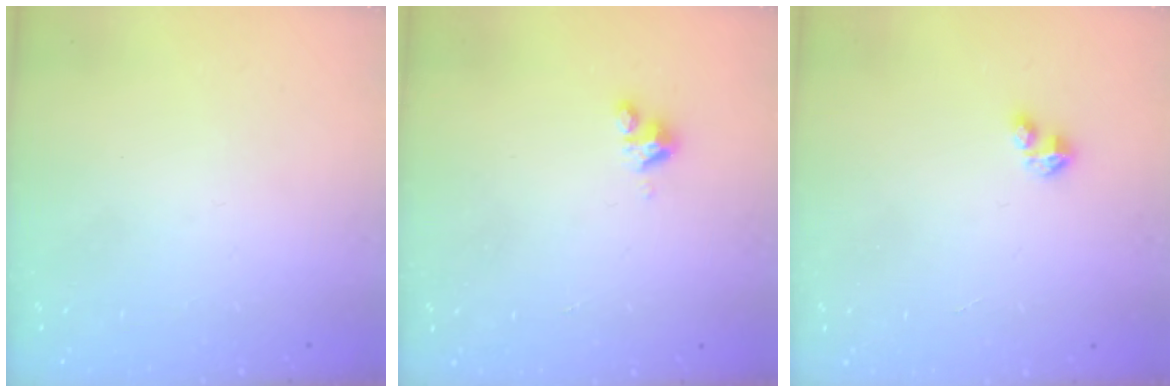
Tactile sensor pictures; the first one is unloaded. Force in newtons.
{"total": 3.6, "press": 3.6, "slide": 0.4}
{"total": 2.1, "press": 2.1, "slide": 0.2}